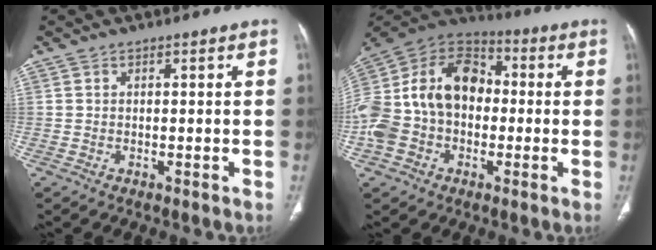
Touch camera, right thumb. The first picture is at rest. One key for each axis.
{"total": 21.7, "fx": -0.9, "fy": 15.7, "fz": 15.0, "tx": -0.301, "ty": 0.047, "tz": -0.020}